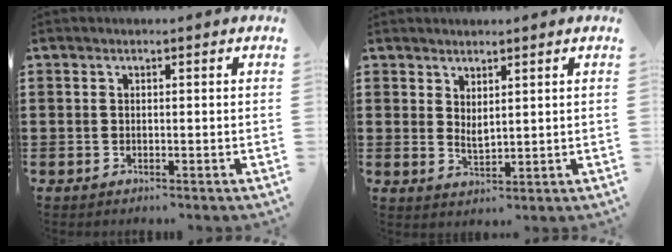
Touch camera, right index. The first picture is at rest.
{"total": 1.8, "force": [1.6, 0.4, 0.8], "torque": [-0.016, 0.000, 0.029]}